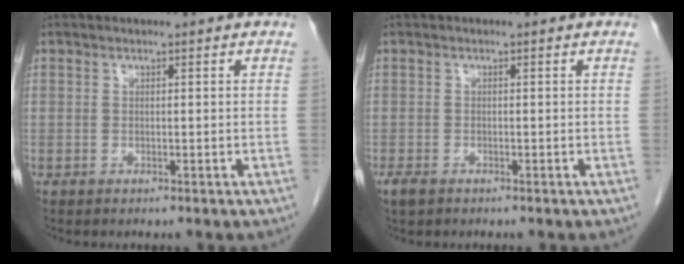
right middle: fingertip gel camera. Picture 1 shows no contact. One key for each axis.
{"total": 1.6, "fx": -1.1, "fy": 0.8, "fz": 0.9, "tx": -0.026, "ty": -0.003, "tz": -0.015}